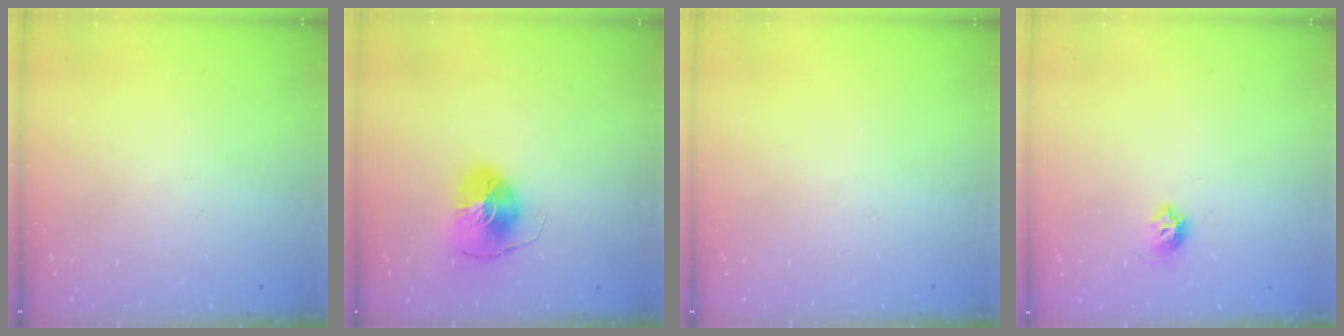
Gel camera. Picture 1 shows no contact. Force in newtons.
{"total": 8.1, "press": 8.1, "slide": 0.3}
{"total": 0.0}
{"total": 6.1, "press": 6.0, "slide": 1.1}